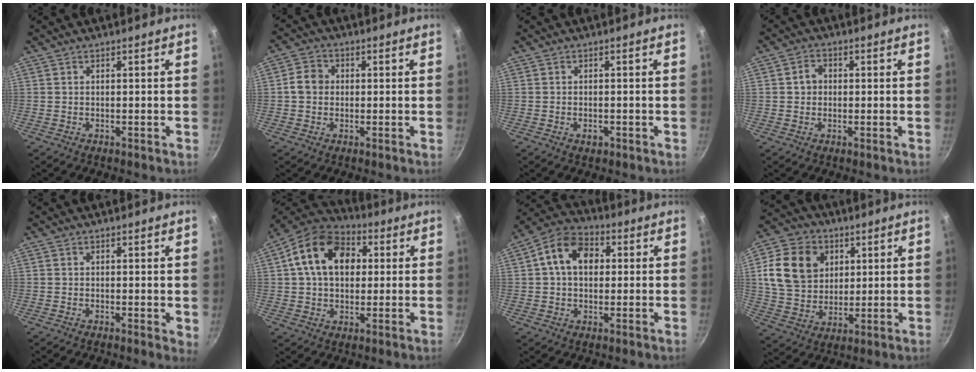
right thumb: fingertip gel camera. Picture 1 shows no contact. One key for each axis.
{"total": 4.6, "fx": 0.1, "fy": 4.0, "fz": 2.2, "tx": -0.024, "ty": 0.009, "tz": -0.009}
{"total": 1.7, "fx": -0.7, "fy": 1.1, "fz": 1.1, "tx": -0.017, "ty": 0.003, "tz": -0.012}
{"total": 3.4, "fx": 0.2, "fy": 2.9, "fz": 1.6, "tx": -0.011, "ty": 0.011, "tz": -0.001}
{"total": 1.8, "fx": 0.4, "fy": 0.9, "fz": 1.5, "tx": -0.015, "ty": -0.003, "tz": 0.002}
{"total": 16.1, "fx": 3.6, "fy": 11.5, "fz": 10.7, "tx": -0.155, "ty": 0.020, "tz": 0.044}
{"total": 11.2, "fx": 2.1, "fy": 8.1, "fz": 7.4, "tx": -0.099, "ty": 0.021, "tz": 0.017}
{"total": 15.8, "fx": 4.4, "fy": 12.5, "fz": 8.7, "tx": -0.143, "ty": -0.006, "tz": 0.081}